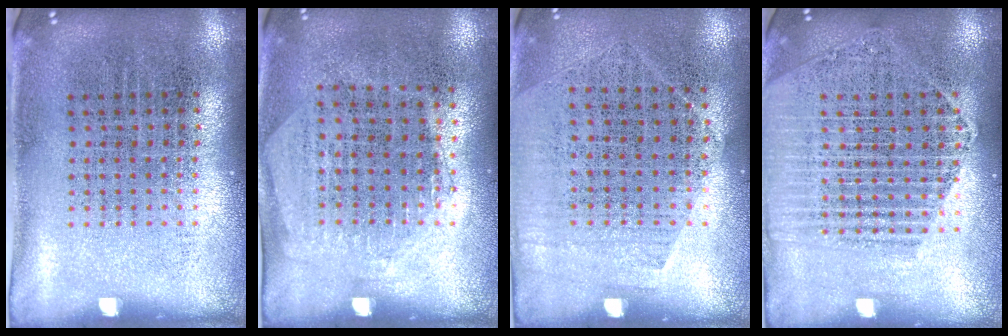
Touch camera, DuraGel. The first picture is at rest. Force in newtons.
{"total": 1.3, "press": 1.1, "slide": 0.7}
{"total": 1.3, "press": 1.0, "slide": 0.7}
{"total": 1.8, "press": 1.7, "slide": 0.6}